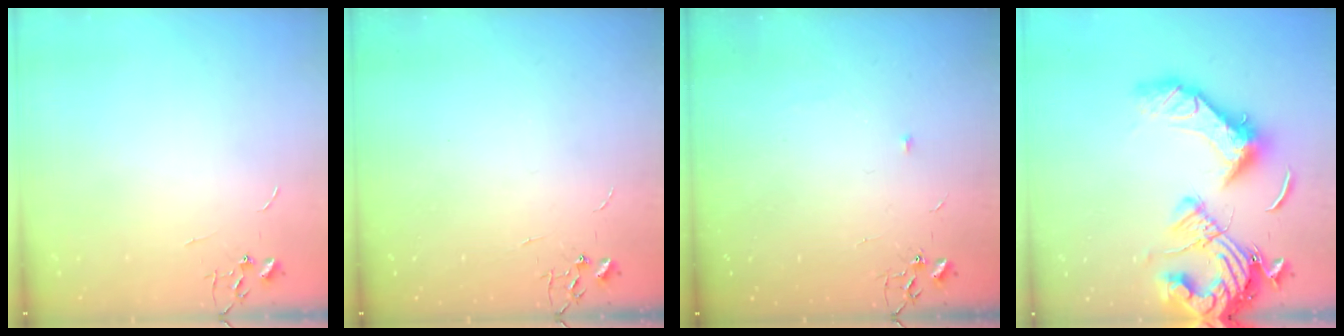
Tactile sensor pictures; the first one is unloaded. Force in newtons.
{"total": 0.0}
{"total": 5.7, "press": 5.7, "slide": 0.8}
{"total": 22.4, "press": 22.2, "slide": 3.4}